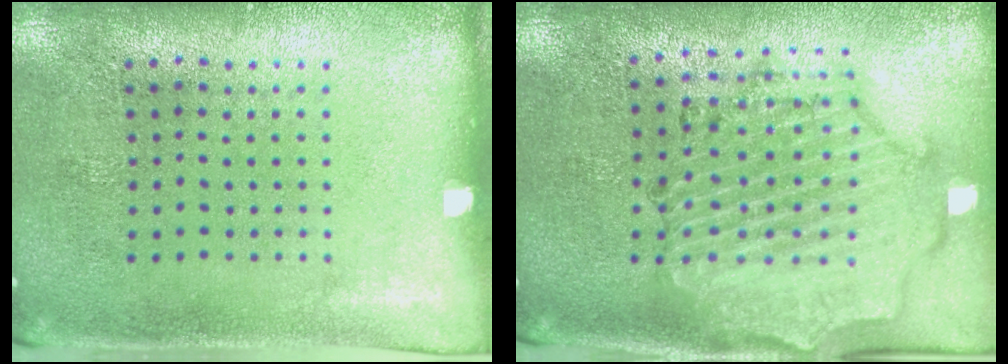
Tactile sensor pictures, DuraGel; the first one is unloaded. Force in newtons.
{"total": 1.7, "press": 1.7, "slide": 0.3}